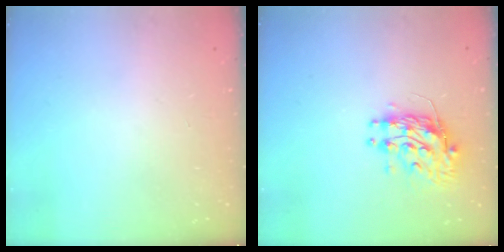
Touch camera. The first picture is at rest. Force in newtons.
{"total": 10.6, "press": 10.5, "slide": 0.8}